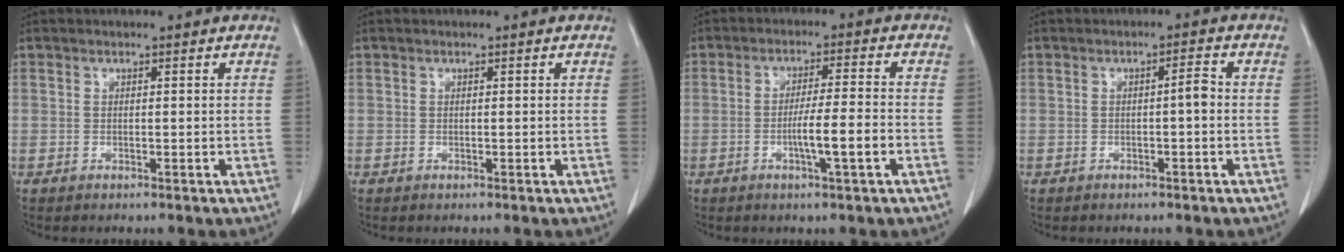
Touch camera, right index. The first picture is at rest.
{"total": 0.0}
{"total": 6.0, "force": [-2.0, -0.3, 5.6], "torque": [-0.094, -0.004, -0.035]}
{"total": 2.0, "force": [-0.4, 0.3, 1.9], "torque": [-0.027, 0.005, -0.007]}